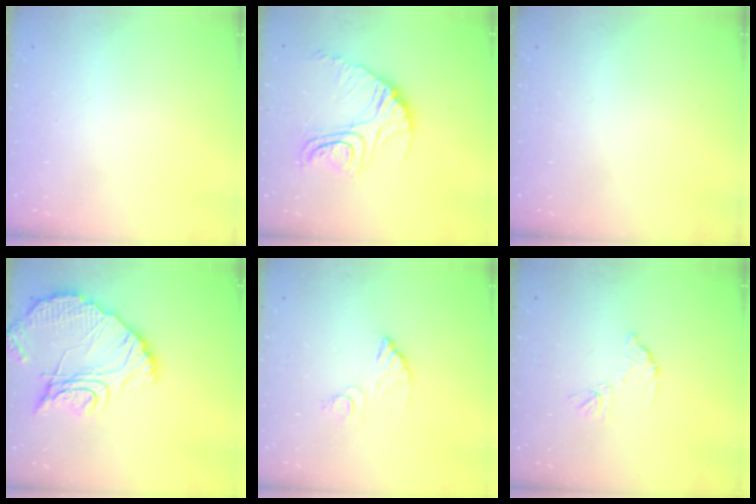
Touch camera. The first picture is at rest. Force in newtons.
{"total": 16.4, "press": 16.4, "slide": 1.5}
{"total": 0.0}
{"total": 14.9, "press": 14.8, "slide": 1.2}
{"total": 6.3, "press": 6.3, "slide": 0.4}
{"total": 7.7, "press": 7.7, "slide": 0.4}